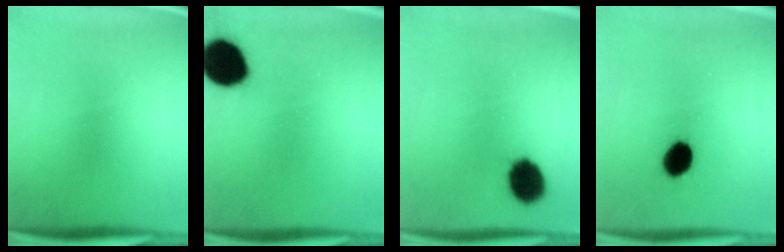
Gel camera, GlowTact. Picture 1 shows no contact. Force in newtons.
{"total": 15.3}
{"total": 9.1}
{"total": 6.8}